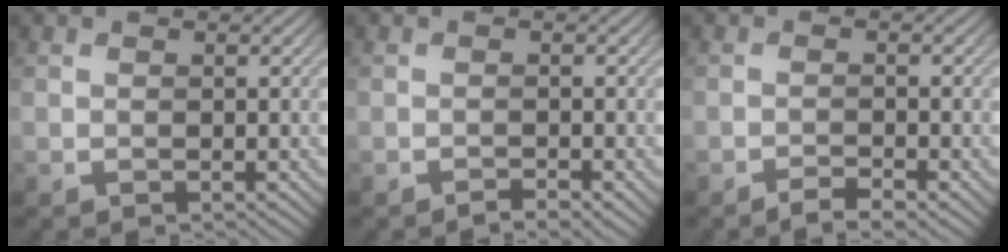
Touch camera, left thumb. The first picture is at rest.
{"total": 1.4, "force": [-1.1, 0.2, 0.9], "torque": [-0.013, 0.001, -0.019]}
{"total": 2.2, "force": [-1.7, 0.3, 1.4], "torque": [-0.023, 0.002, -0.035]}